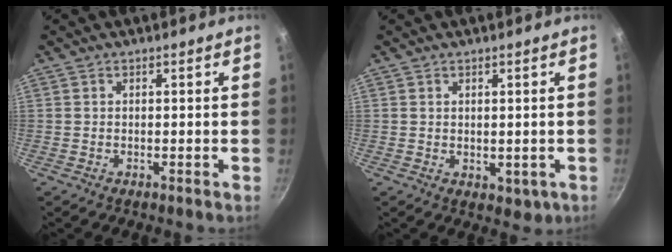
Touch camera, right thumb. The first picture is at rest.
{"total": 2.7, "force": [0.4, 1.9, 1.8], "torque": [-0.019, -0.009, 0.009]}